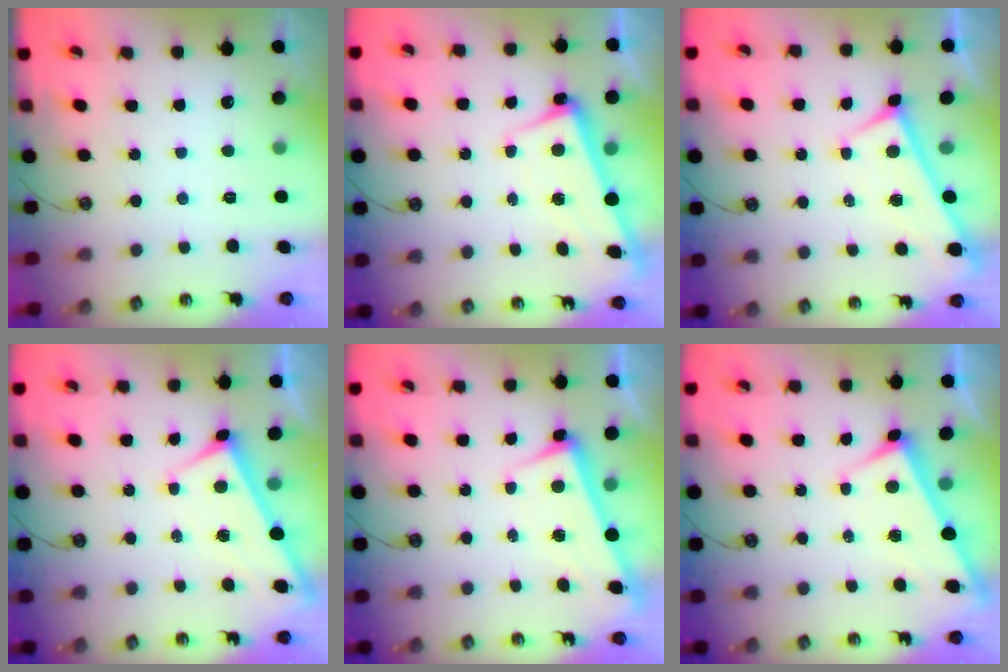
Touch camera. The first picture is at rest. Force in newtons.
{"total": 2.3, "press": 2.2, "slide": 0.8}
{"total": 0.0}
{"total": 1.9, "press": 1.9, "slide": 0.2}
{"total": 2.6, "press": 2.5, "slide": 0.7}
{"total": 3.3, "press": 3.3, "slide": 0.0}